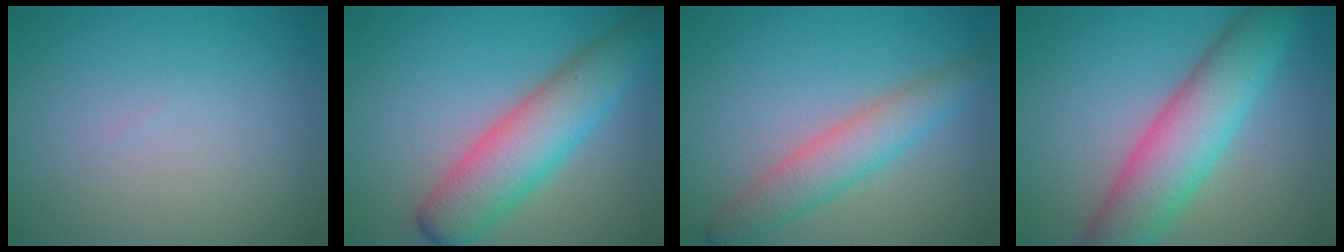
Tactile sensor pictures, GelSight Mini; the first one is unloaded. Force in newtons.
{"total": 7.0, "press": 7.0, "slide": 0.3}
{"total": 4.0, "press": 4.0, "slide": 0.1}
{"total": 7.8, "press": 7.8, "slide": 0.1}